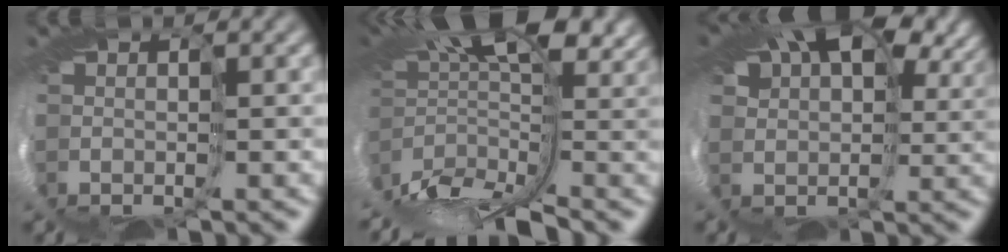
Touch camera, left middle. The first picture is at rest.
{"total": 10.1, "force": [-3.6, 2.7, 9.1], "torque": [-0.159, 0.007, -0.065]}
{"total": 13.7, "force": [8.0, 8.5, 7.2], "torque": [-0.158, 0.040, 0.146]}